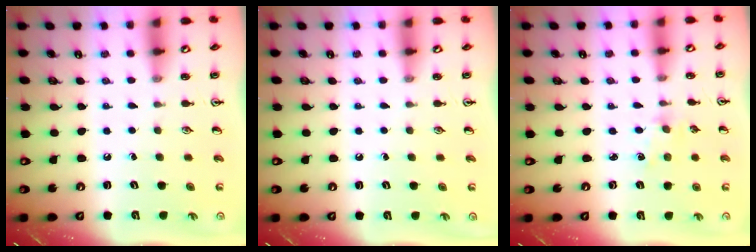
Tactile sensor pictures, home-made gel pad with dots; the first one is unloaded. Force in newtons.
{"total": 0.0}
{"total": 1.9, "press": 1.8, "slide": 0.4}